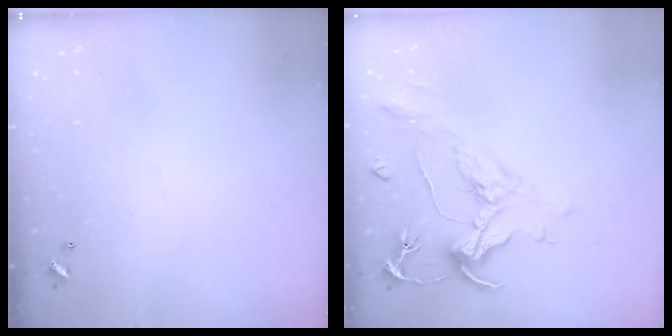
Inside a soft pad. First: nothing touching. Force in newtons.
{"total": 2.2, "press": 1.7, "slide": 1.3}